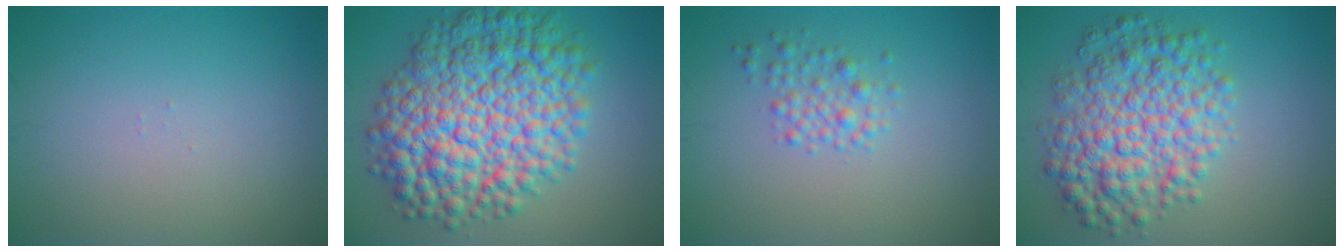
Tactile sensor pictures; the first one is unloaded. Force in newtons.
{"total": 13.0, "press": 13.0, "slide": 0.2}
{"total": 2.0, "press": 2.0, "slide": 0.0}
{"total": 7.8, "press": 7.8, "slide": 0.1}